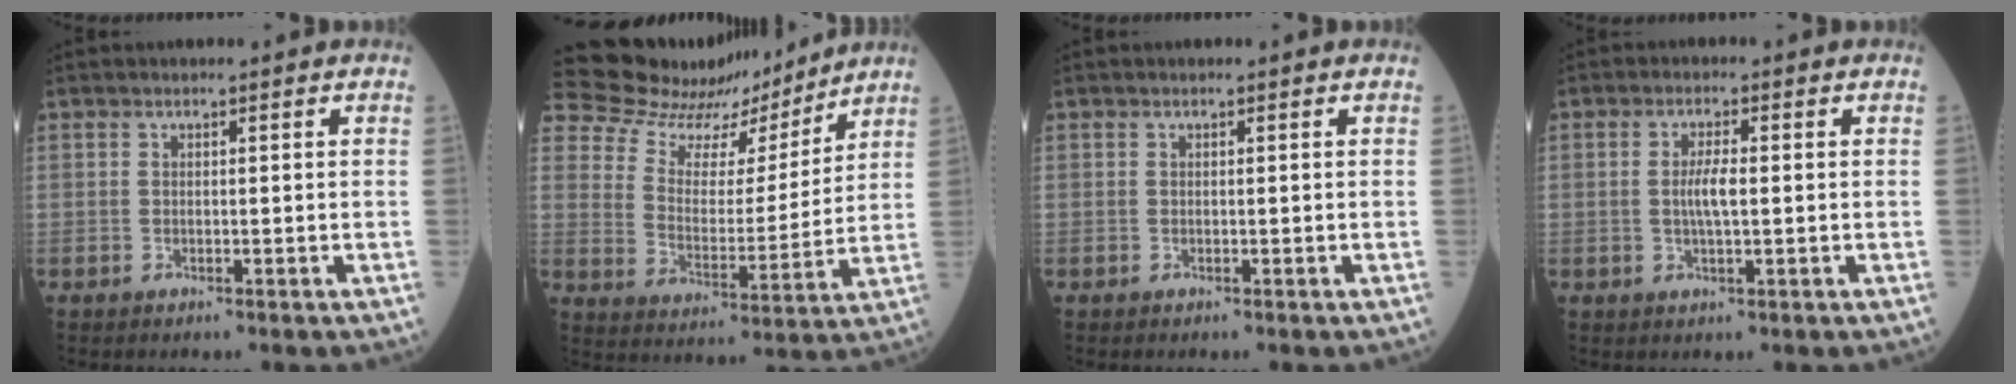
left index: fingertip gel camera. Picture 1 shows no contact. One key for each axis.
{"total": 15.5, "fx": 14.4, "fy": 4.4, "fz": 3.4, "tx": -0.068, "ty": 0.002, "tz": 0.226}
{"total": 0.0}
{"total": 3.3, "fx": -0.1, "fy": 0.6, "fz": 3.3, "tx": -0.066, "ty": -0.003, "tz": -0.004}